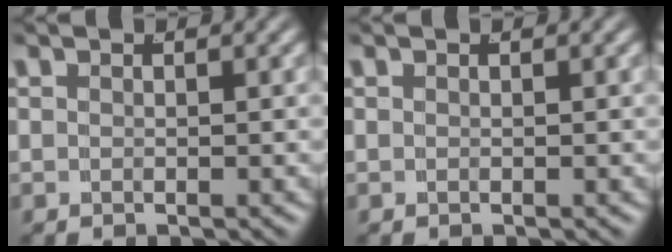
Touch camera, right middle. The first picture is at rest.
{"total": 0.0}